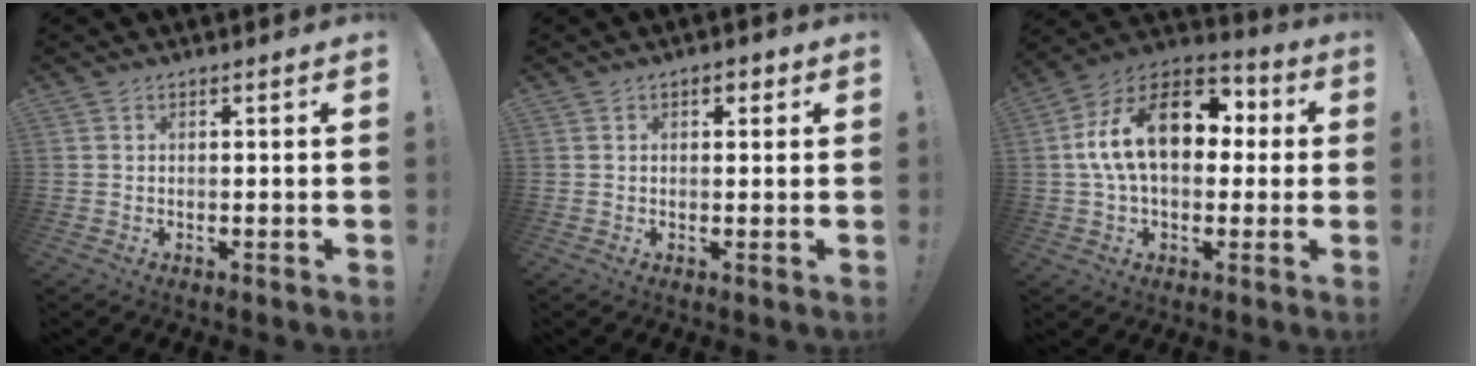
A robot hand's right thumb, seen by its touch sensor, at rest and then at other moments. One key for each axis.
{"total": 2.1, "fx": 0.7, "fy": 1.4, "fz": 1.5, "tx": -0.021, "ty": 0.003, "tz": 0.009}
{"total": 20.4, "fx": 3.6, "fy": 12.5, "fz": 15.7, "tx": -0.262, "ty": 0.008, "tz": 0.063}